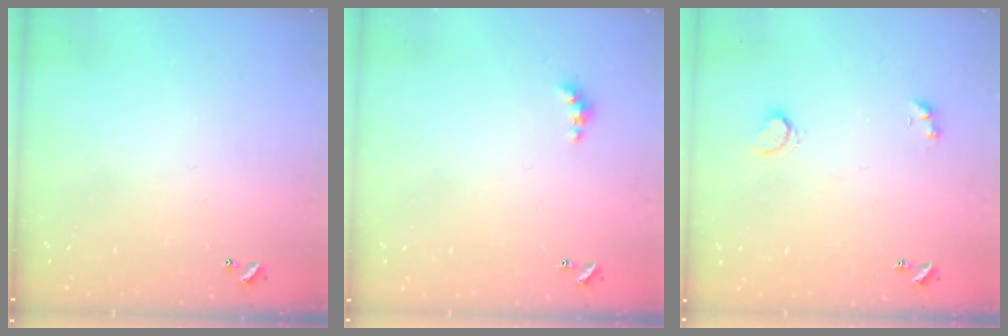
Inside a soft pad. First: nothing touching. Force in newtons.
{"total": 2.3, "press": 2.3, "slide": 0.5}
{"total": 2.7, "press": 2.1, "slide": 1.6}